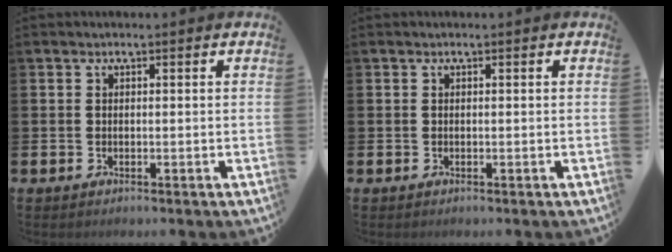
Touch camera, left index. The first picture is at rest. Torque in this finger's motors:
{"motor_torque": [0.00, 0.00, 0.00, 0.00]}